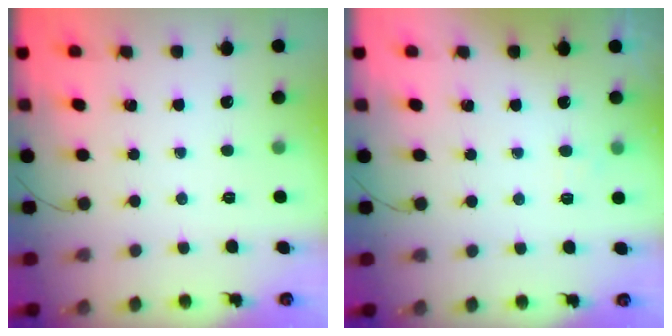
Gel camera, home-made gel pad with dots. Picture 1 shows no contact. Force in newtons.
{"total": 3.8, "press": 3.6, "slide": 1.1}